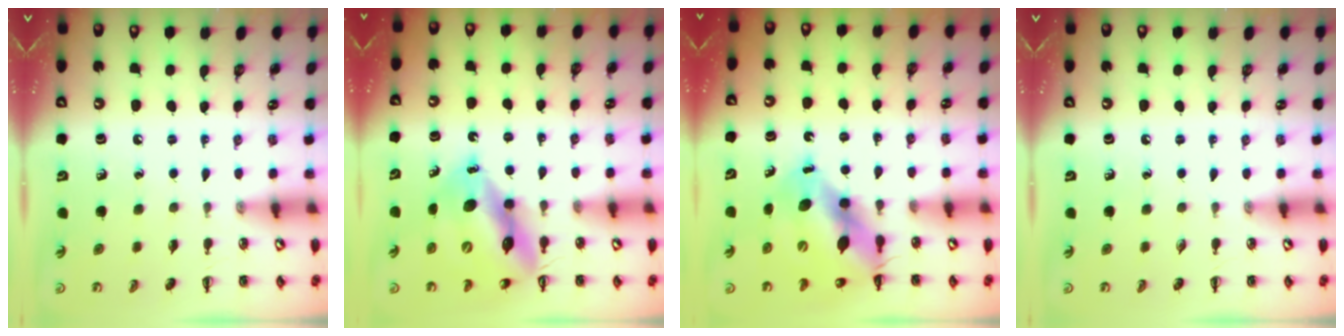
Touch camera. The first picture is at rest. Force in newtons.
{"total": 13.8, "press": 13.1, "slide": 4.3}
{"total": 12.1, "press": 11.6, "slide": 3.3}
{"total": 0.0}